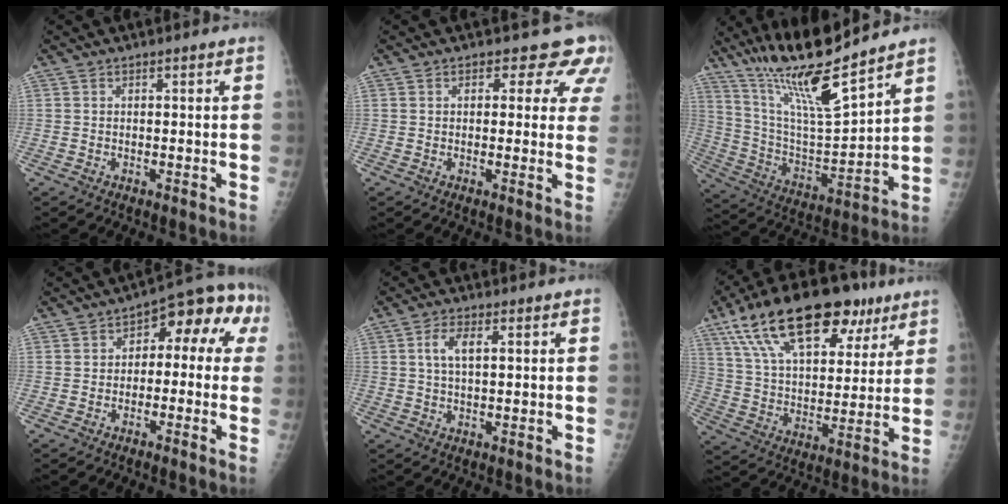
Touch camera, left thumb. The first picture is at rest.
{"total": 6.7, "force": [4.6, 4.1, 2.8], "torque": [0.011, -0.019, 0.035]}
{"total": 18.9, "force": [14.7, 1.8, 11.7], "torque": [-0.190, -0.076, 0.277]}
{"total": 9.7, "force": [0.5, 6.2, 7.4], "torque": [-0.045, 0.051, -0.009]}
{"total": 4.4, "force": [1.3, 2.0, 3.8], "torque": [-0.075, 0.005, 0.024]}
{"total": 25.9, "force": [14.8, 12.6, 17.1], "torque": [-0.260, -0.008, 0.251]}